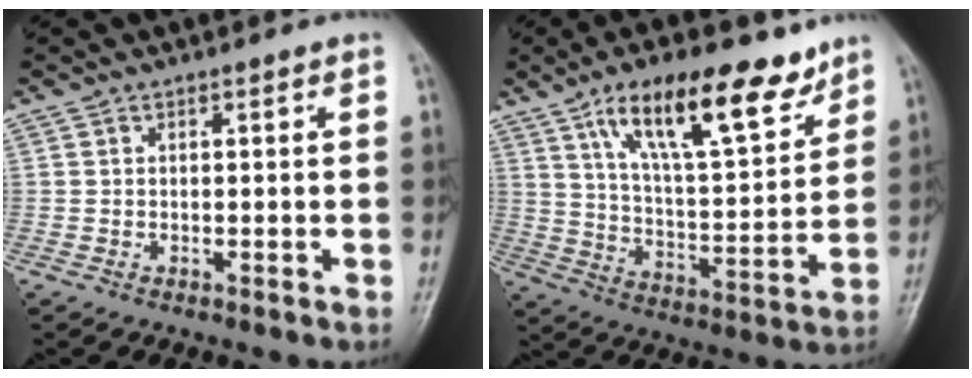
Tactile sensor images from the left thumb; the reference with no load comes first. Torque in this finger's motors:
{"motor_torque": [0.25, 0.28, 1.42, -1.35, 0.18]}